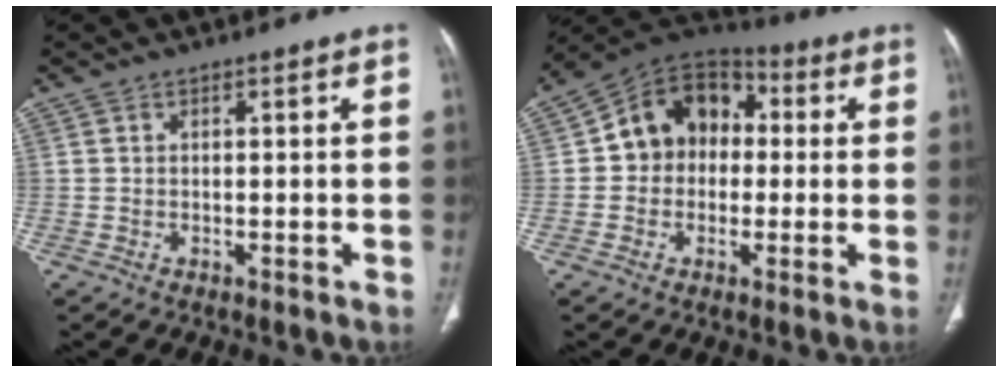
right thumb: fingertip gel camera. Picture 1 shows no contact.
{"total": 13.3, "force": [1.2, 10.7, 7.8], "torque": [-0.085, 0.037, 0.006]}